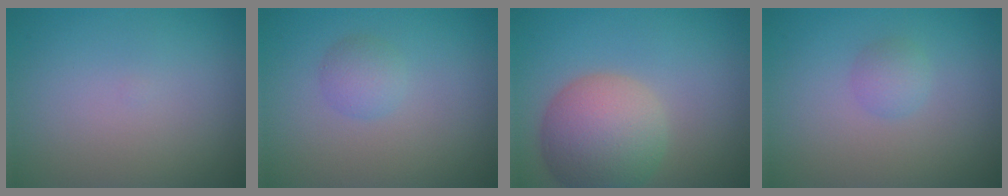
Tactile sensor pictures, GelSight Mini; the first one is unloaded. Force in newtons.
{"total": 1.7, "press": 1.7, "slide": 0.0}
{"total": 7.2, "press": 7.2, "slide": 0.4}
{"total": 1.5, "press": 1.5, "slide": 0.0}